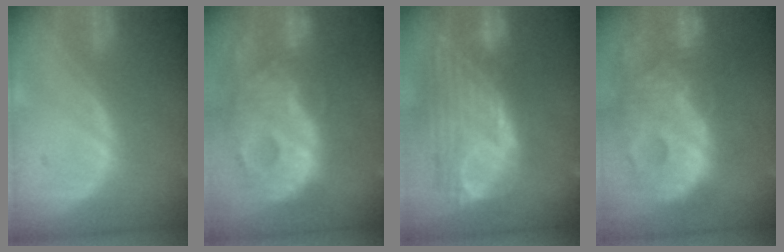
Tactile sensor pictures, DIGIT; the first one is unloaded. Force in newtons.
{"total": 14.0, "press": 12.0, "slide": 7.1}
{"total": 12.7, "press": 10.6, "slide": 6.9}
{"total": 14.1, "press": 12.2, "slide": 7.1}